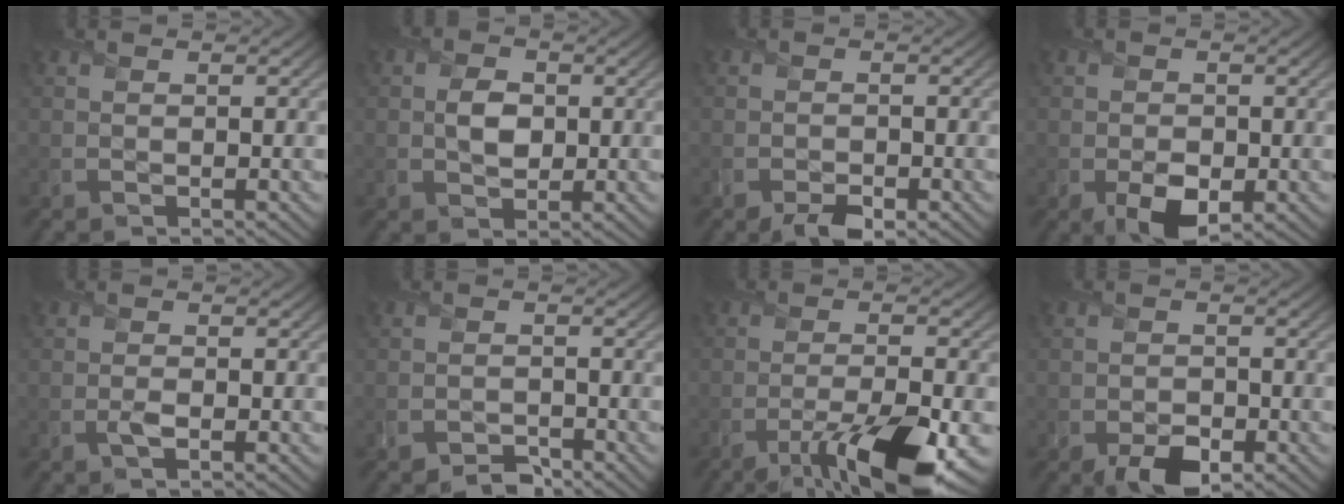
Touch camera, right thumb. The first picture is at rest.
{"total": 3.2, "force": [0.1, 2.5, 2.0], "torque": [-0.044, -0.004, -0.001]}
{"total": 2.5, "force": [-1.8, 1.4, 1.1], "torque": [-0.016, -0.006, -0.033]}
{"total": 4.0, "force": [-1.4, 2.8, 2.5], "torque": [-0.044, -0.014, -0.025]}
{"total": 0.8, "force": [-0.3, 0.5, 0.5], "torque": [-0.007, 0.000, -0.007]}
{"total": 1.9, "force": [-1.7, 0.9, 0.1], "torque": [0.003, 0.001, -0.035]}
{"total": 11.5, "force": [-6.4, 2.8, 9.1], "torque": [-0.161, -0.016, -0.106]}
{"total": 3.9, "force": [-2.2, 2.4, 2.0], "torque": [-0.030, -0.008, -0.039]}